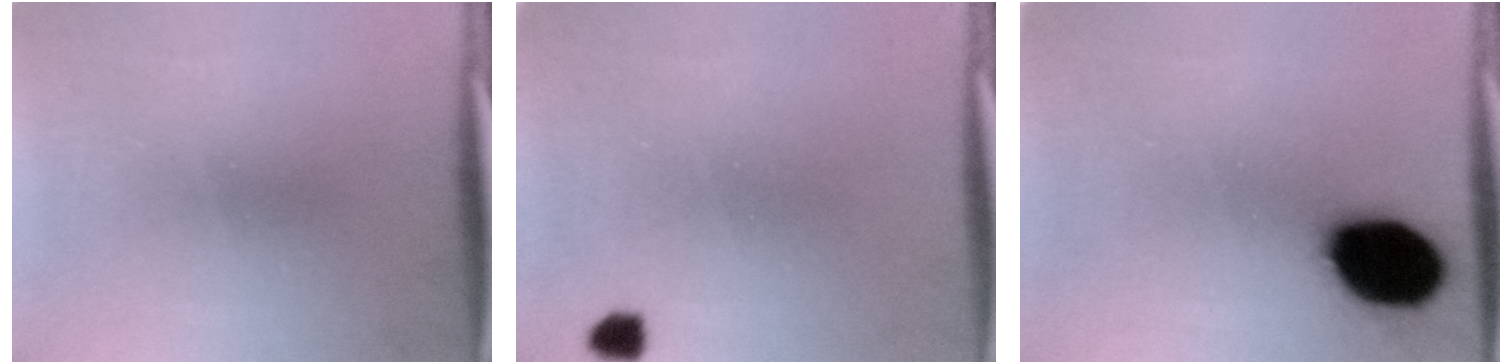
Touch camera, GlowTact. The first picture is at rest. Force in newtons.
{"total": 2.0}
{"total": 19.1}